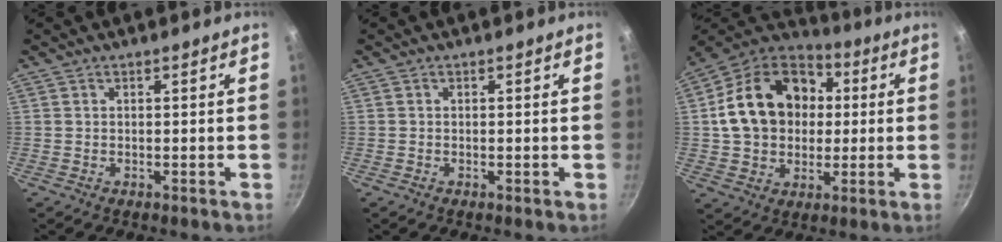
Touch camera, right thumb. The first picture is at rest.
{"total": 0.0}
{"total": 20.5, "force": [2.5, 15.9, 12.6], "torque": [-0.195, 0.032, 0.037]}